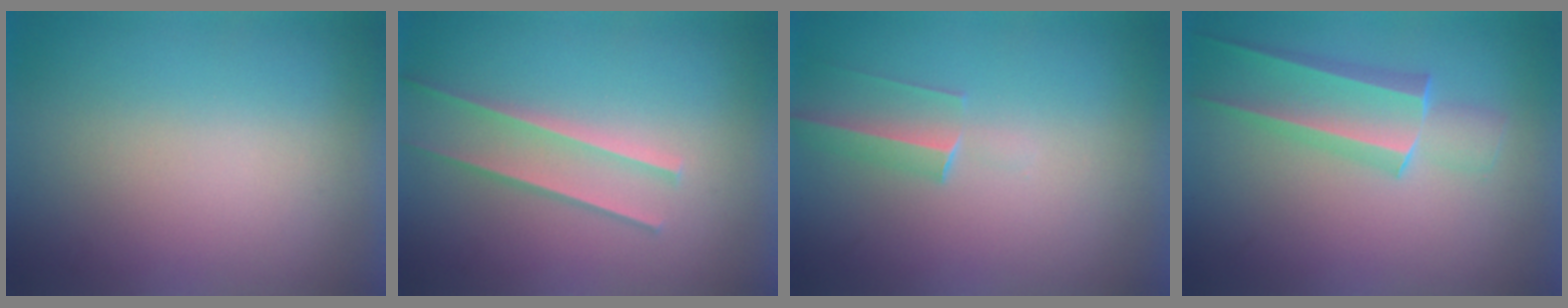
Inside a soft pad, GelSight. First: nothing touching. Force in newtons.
{"total": 1.5}
{"total": 1.4}
{"total": 2.6}